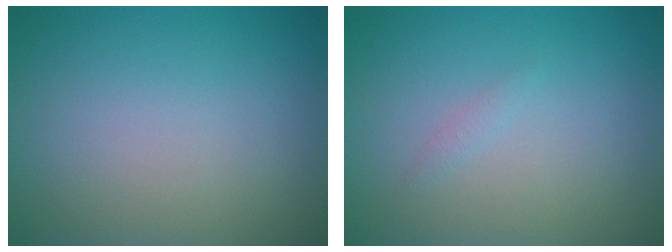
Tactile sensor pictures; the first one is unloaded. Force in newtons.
{"total": 0.5, "press": 0.5, "slide": 0.0}